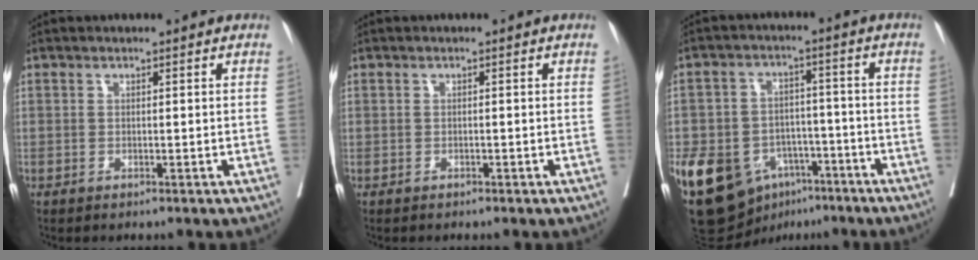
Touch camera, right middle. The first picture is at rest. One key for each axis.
{"total": 0.6, "fx": -0.3, "fy": 0.5, "fz": 0.0, "tx": -0.005, "ty": 0.004, "tz": -0.006}
{"total": 15.3, "fx": -8.0, "fy": 10.4, "fz": 7.8, "tx": -0.146, "ty": 0.015, "tz": -0.122}